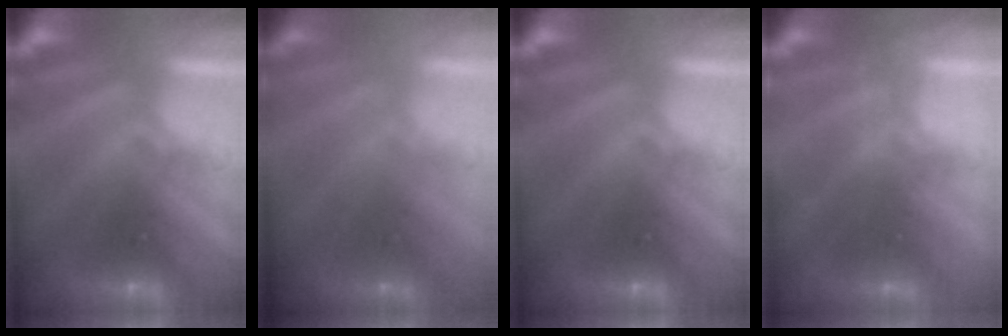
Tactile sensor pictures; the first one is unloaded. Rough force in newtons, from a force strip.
{"total": 1.3}
{"total": 0.0}
{"total": 2.2}